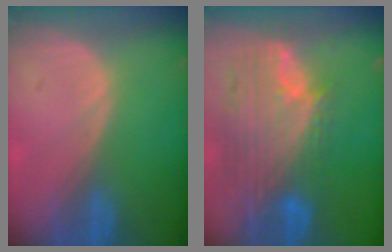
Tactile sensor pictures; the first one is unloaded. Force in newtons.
{"total": 12.0, "press": 10.1, "slide": 6.4}